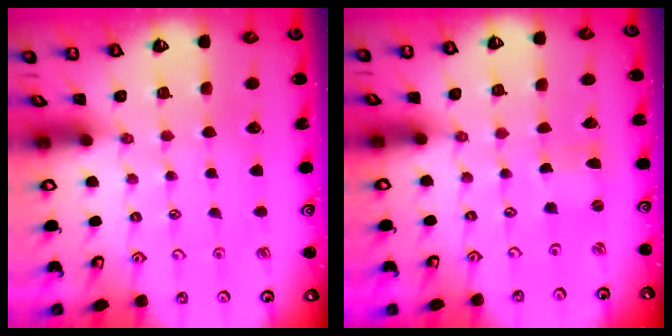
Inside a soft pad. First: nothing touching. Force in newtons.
{"total": 0.0}